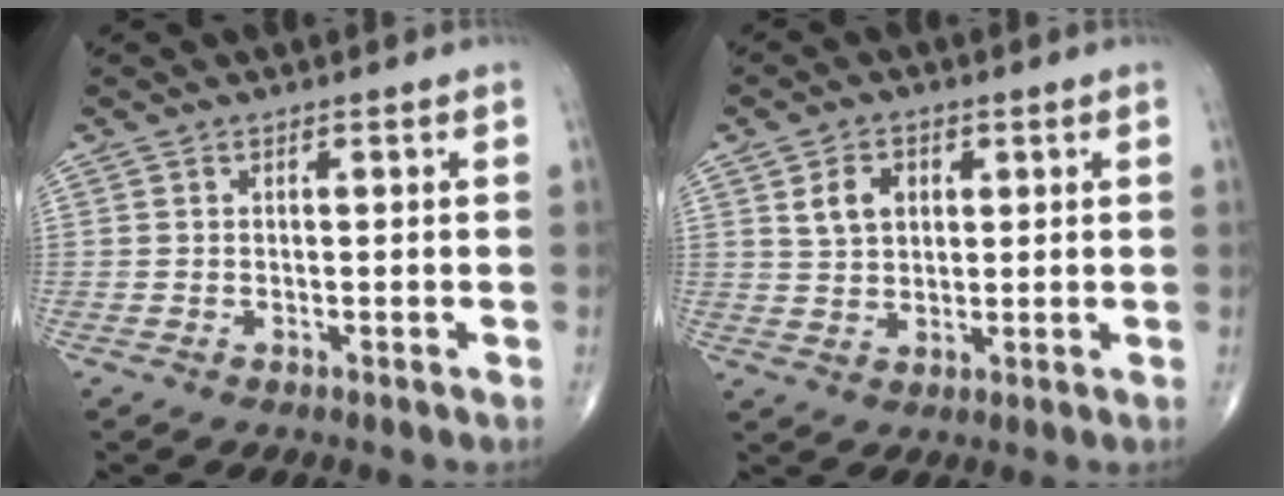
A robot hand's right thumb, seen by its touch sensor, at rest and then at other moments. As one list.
[{"total": 5.6, "force": [1.9, 4.1, 3.4], "torque": [-0.039, -0.006, 0.035]}]